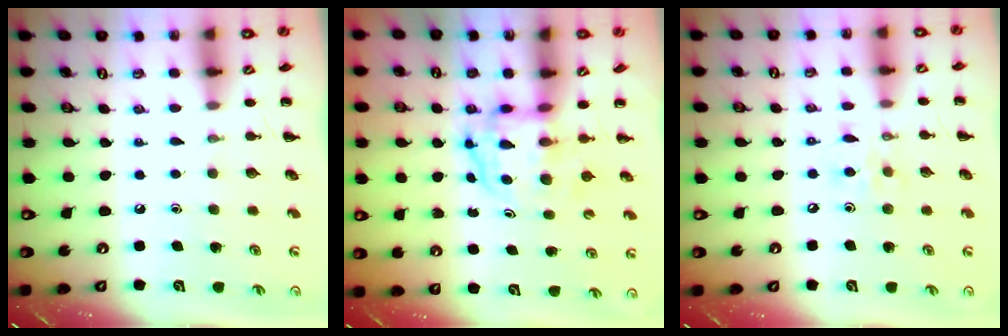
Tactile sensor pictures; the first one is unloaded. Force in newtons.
{"total": 3.9, "press": 3.8, "slide": 0.6}
{"total": 5.9, "press": 5.8, "slide": 0.7}